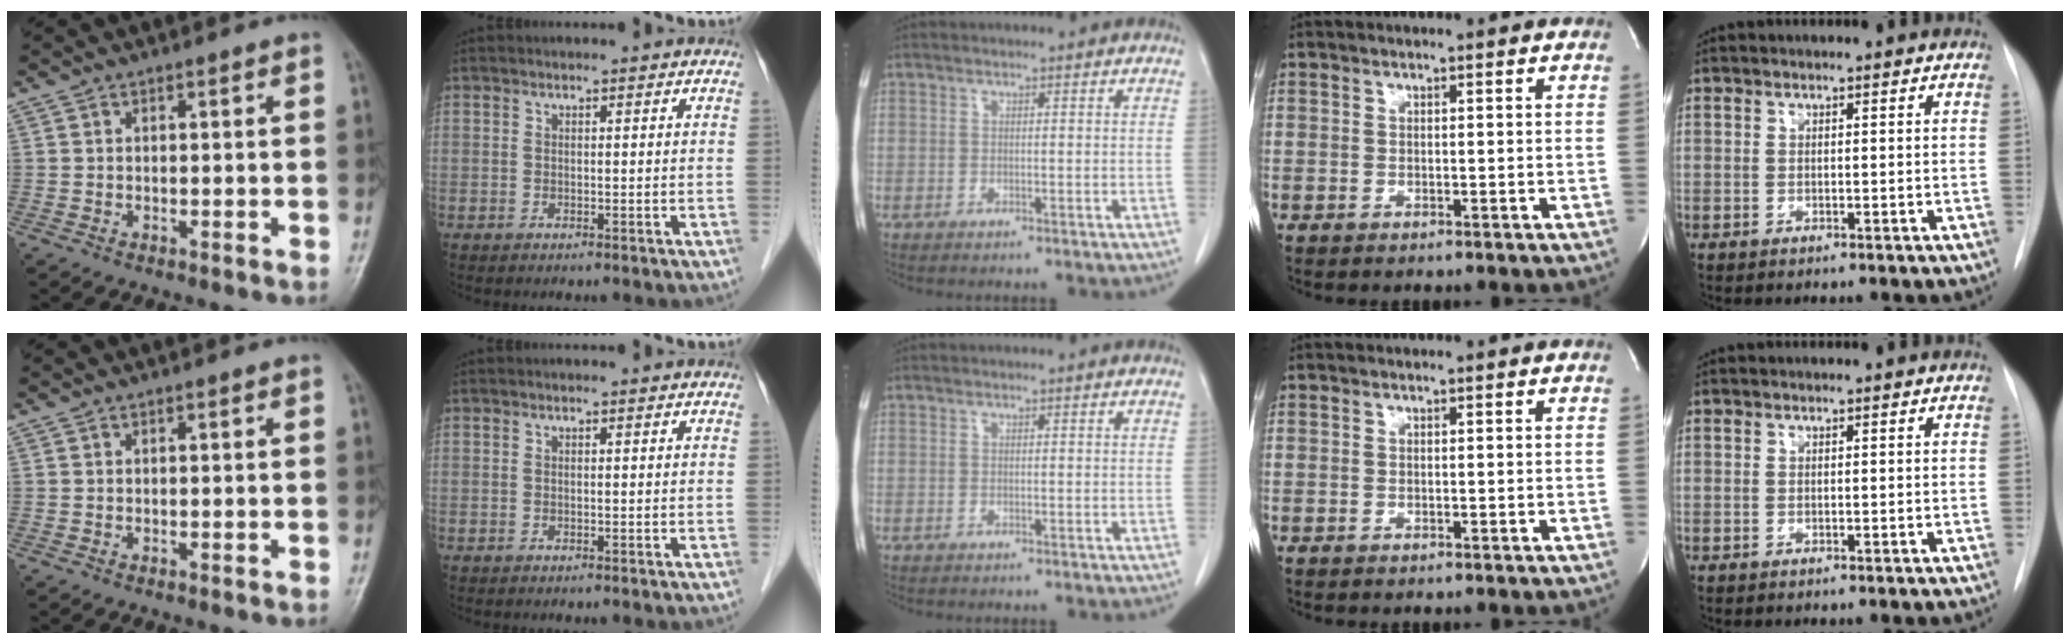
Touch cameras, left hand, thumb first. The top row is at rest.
{}